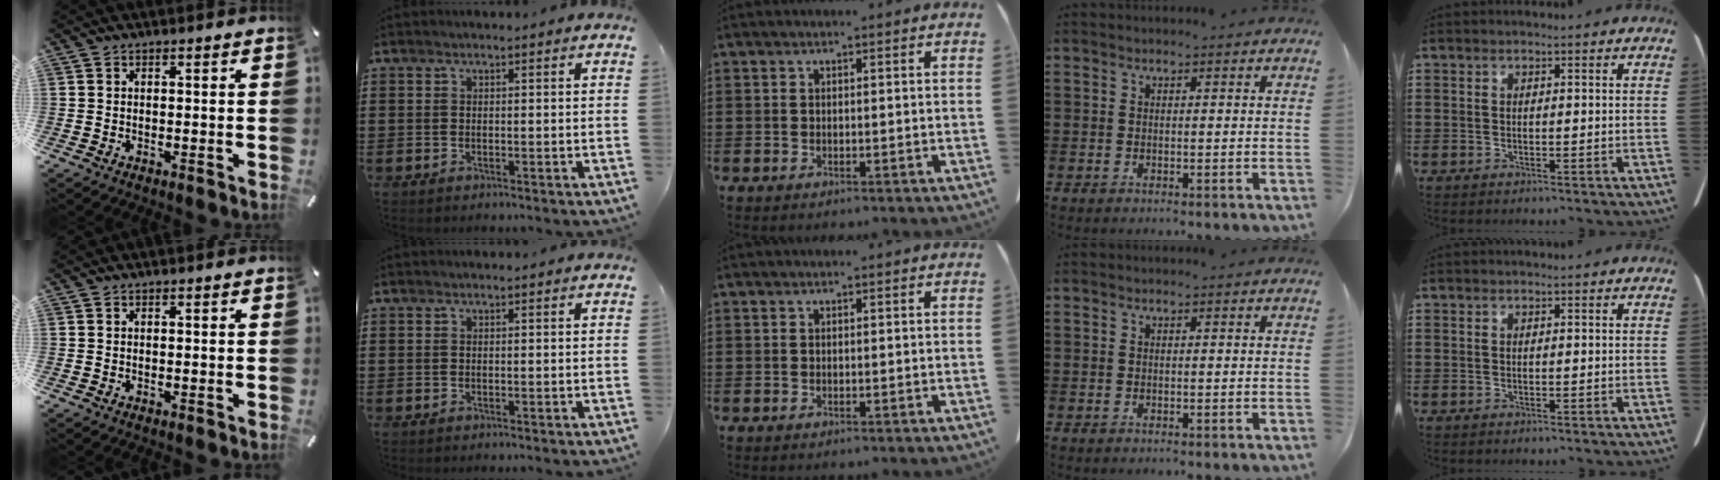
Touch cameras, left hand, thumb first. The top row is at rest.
{}